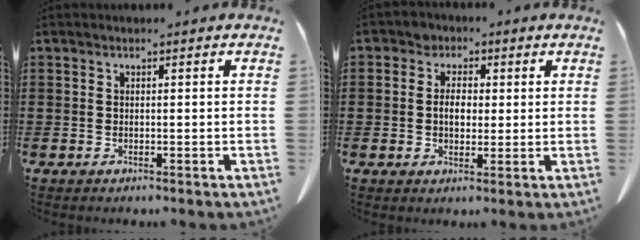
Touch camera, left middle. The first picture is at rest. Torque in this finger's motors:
{"motor_torque": [1.20, 0.94, 0.26, 0.03]}